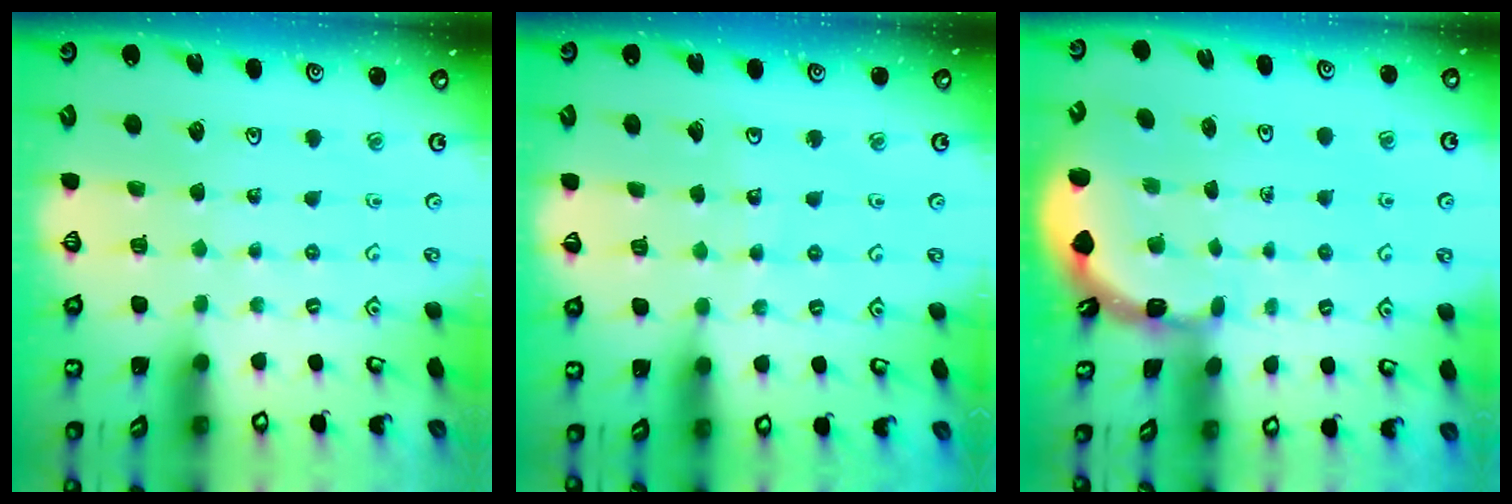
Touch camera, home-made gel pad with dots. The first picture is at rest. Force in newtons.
{"total": 3.3, "press": 3.3, "slide": 0.3}
{"total": 1.8, "press": 1.8, "slide": 0.1}